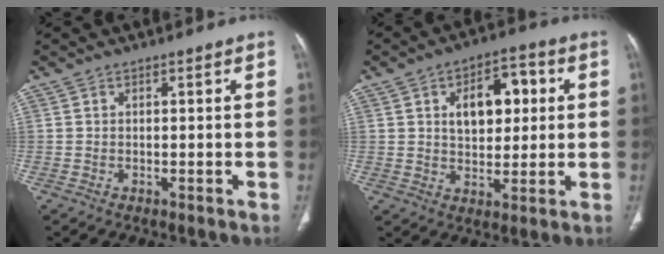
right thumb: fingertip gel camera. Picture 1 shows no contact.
{"total": 11.1, "force": [2.8, 6.6, 8.5], "torque": [-0.090, 0.007, 0.042]}